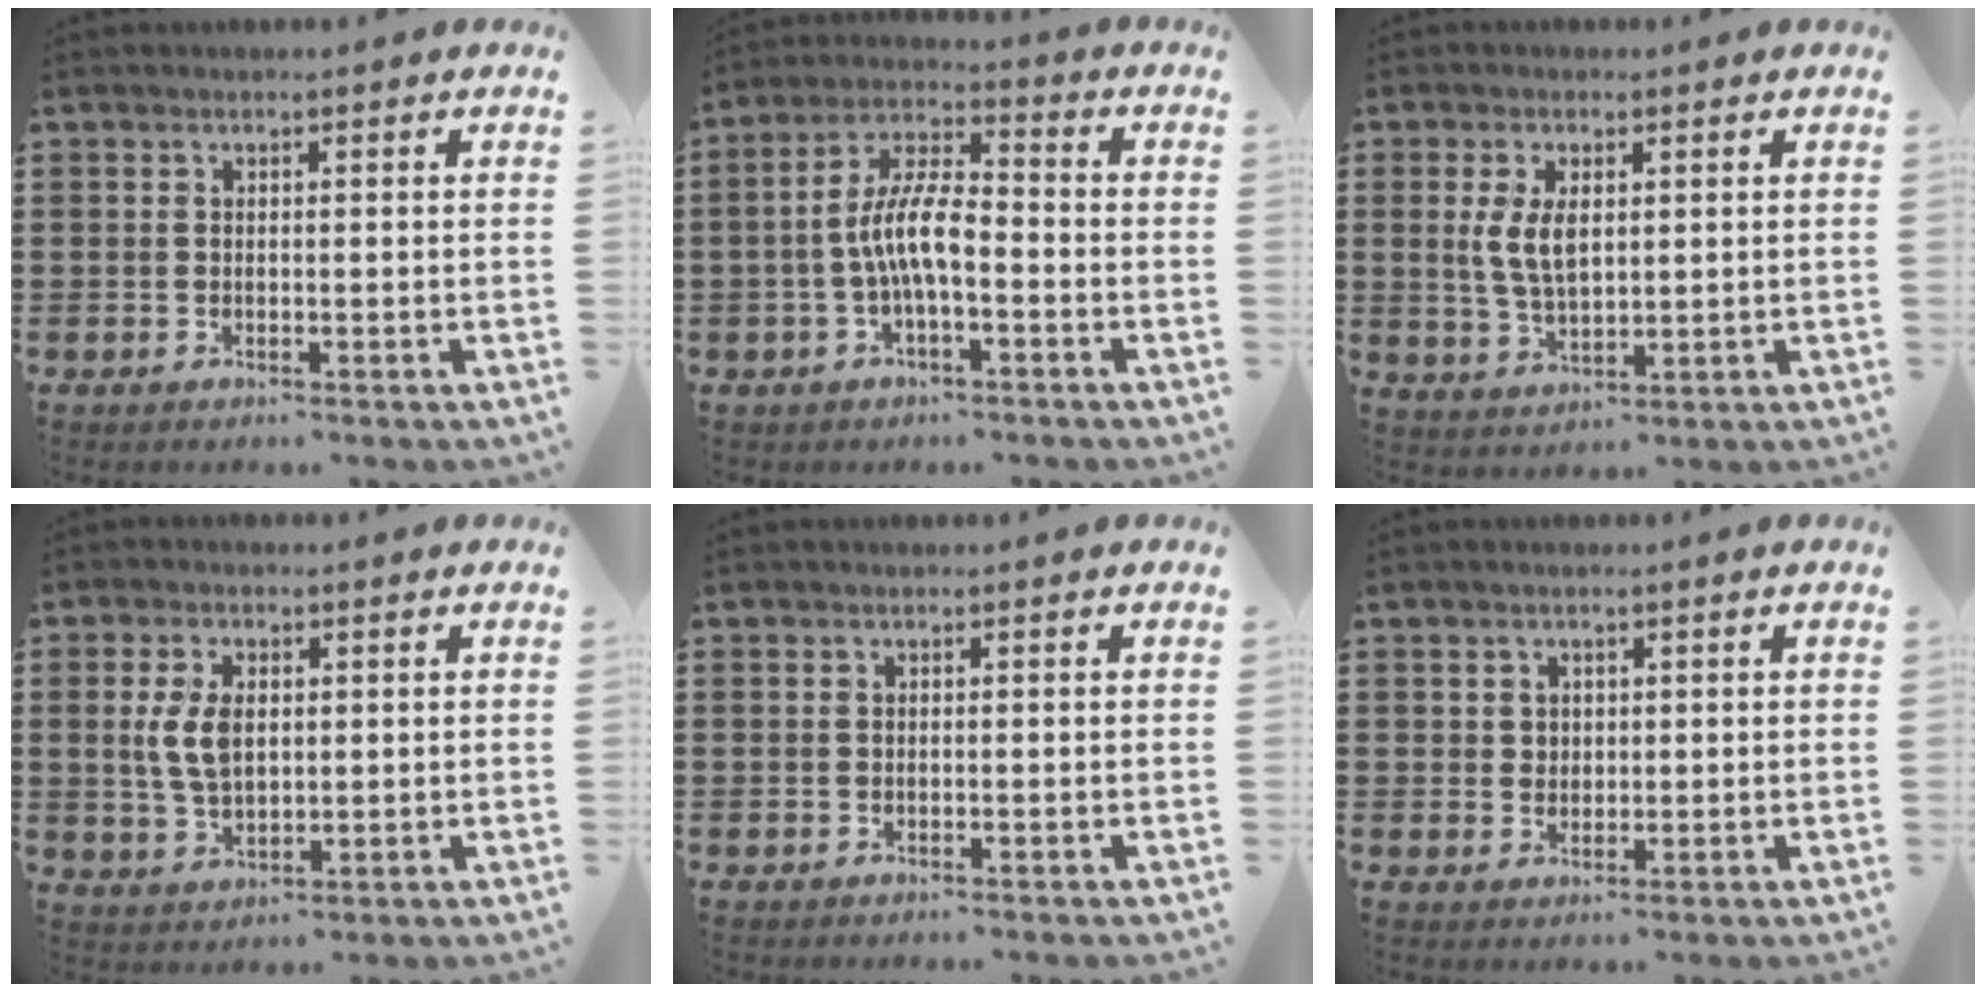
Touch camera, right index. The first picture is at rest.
{"total": 8.3, "force": [-1.9, 2.8, 7.6], "torque": [-0.165, -0.004, -0.042]}
{"total": 5.9, "force": [1.1, 2.9, 5.1], "torque": [-0.112, 0.006, 0.016]}
{"total": 6.0, "force": [0.9, 3.4, 4.9], "torque": [-0.116, 0.006, 0.010]}
{"total": 0.0}
{"total": 1.7, "force": [0.7, 1.5, 0.3], "torque": [-0.010, 0.008, 0.014]}